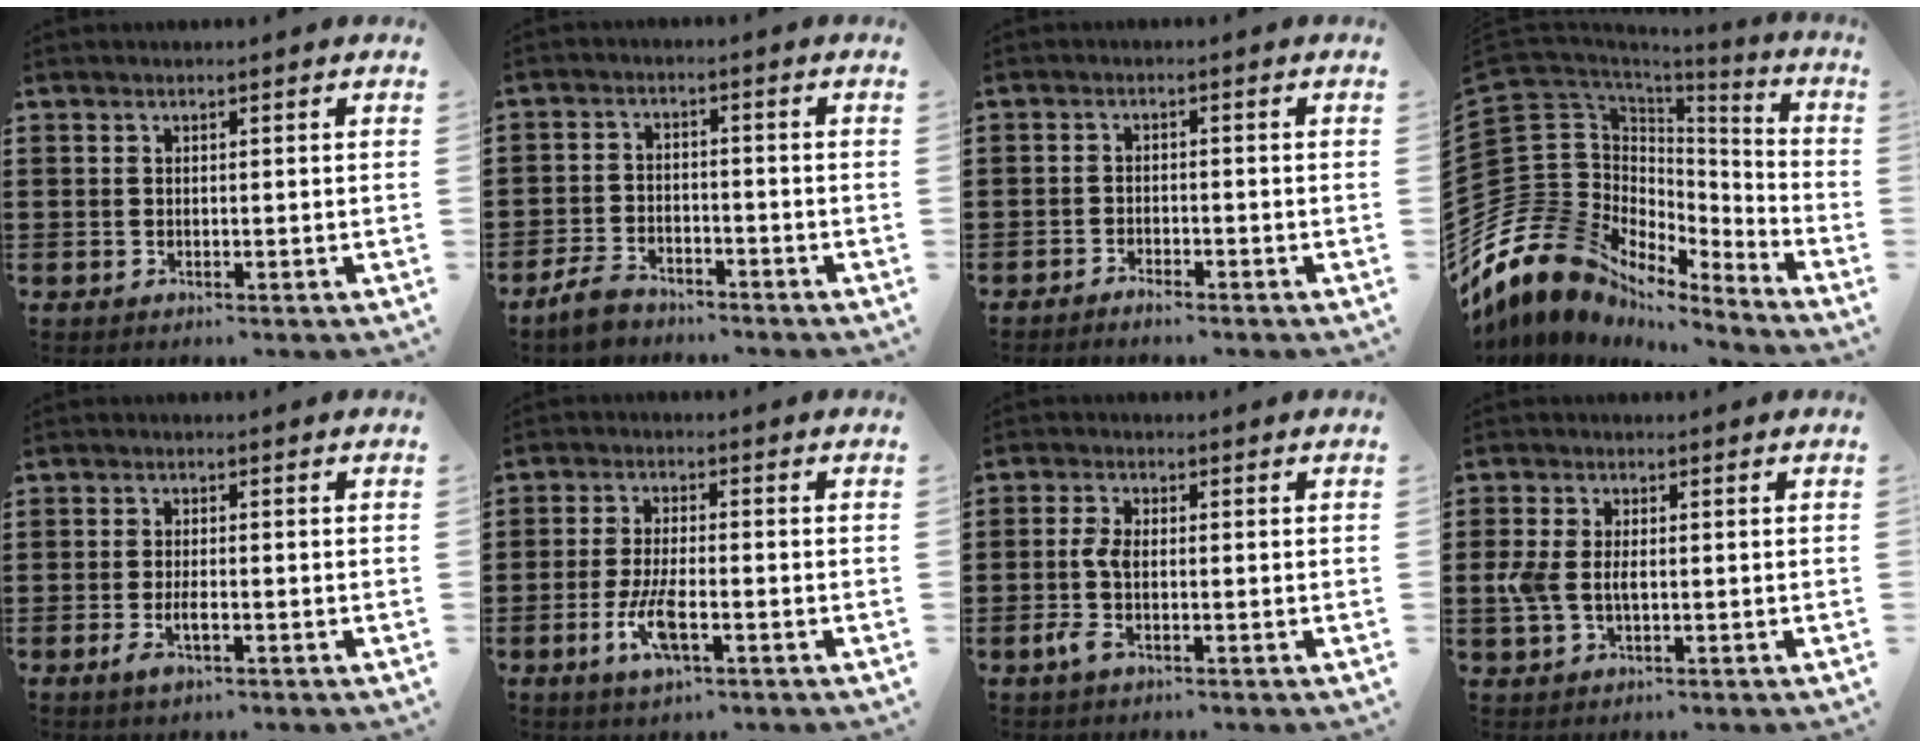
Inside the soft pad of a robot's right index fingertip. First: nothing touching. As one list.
[{"total": 3.9, "force": [-3.6, 1.3, 1.0], "torque": [-0.036, 0.005, -0.076]}, {"total": 2.9, "force": [-2.8, 0.4, 0.3], "torque": [-0.013, 0.003, -0.059]}, {"total": 15.0, "force": [-6.4, 11.5, 7.1], "torque": [-0.208, -0.024, -0.113]}, {"total": 3.2, "force": [-1.3, 0.8, 2.8], "torque": [-0.054, -0.003, -0.025]}, {"total": 6.2, "force": [-2.5, 1.8, 5.4], "torque": [-0.121, -0.014, -0.049]}, {"total": 3.7, "force": [-1.0, 1.2, 3.3], "torque": [-0.088, -0.008, -0.025]}, {"total": 3.8, "force": [-0.3, 2.1, 3.1], "torque": [-0.082, -0.003, -0.013]}]